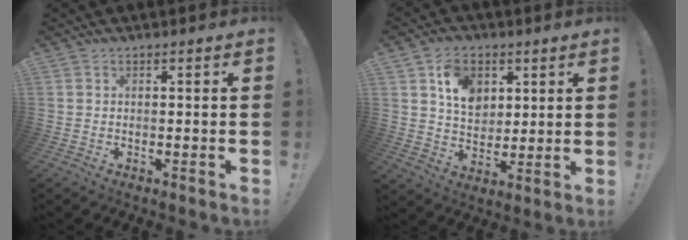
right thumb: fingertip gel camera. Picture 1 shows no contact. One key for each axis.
{"total": 11.5, "fx": 5.2, "fy": 8.7, "fz": 5.4, "tx": -0.080, "ty": -0.017, "tz": 0.100}